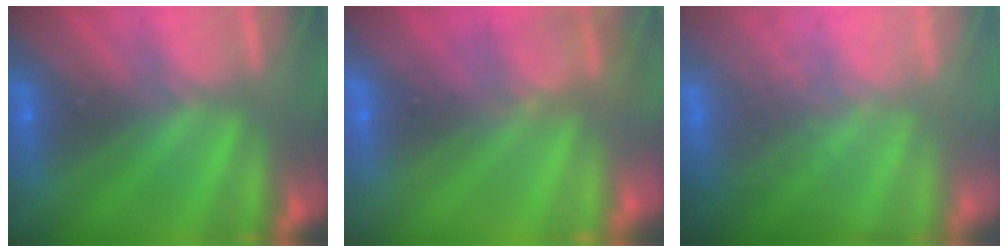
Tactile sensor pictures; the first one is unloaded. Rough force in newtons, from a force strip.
{"total": 10.8}
{"total": 7.5}